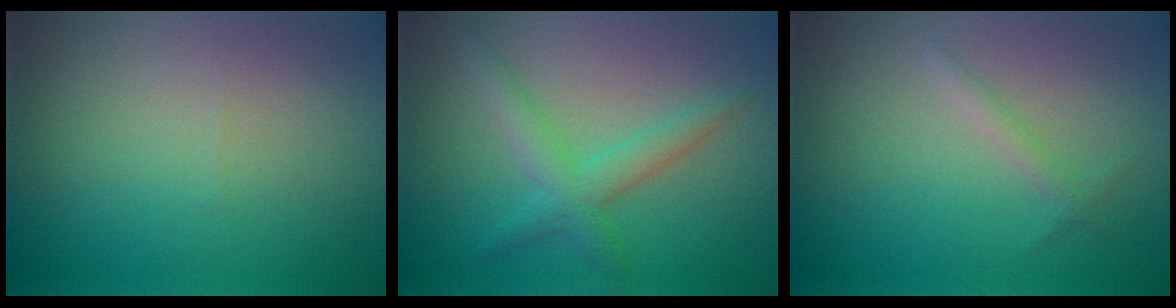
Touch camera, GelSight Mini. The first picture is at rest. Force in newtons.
{"total": 3.0, "press": 3.0, "slide": 0.0}
{"total": 0.9, "press": 0.9, "slide": 0.1}